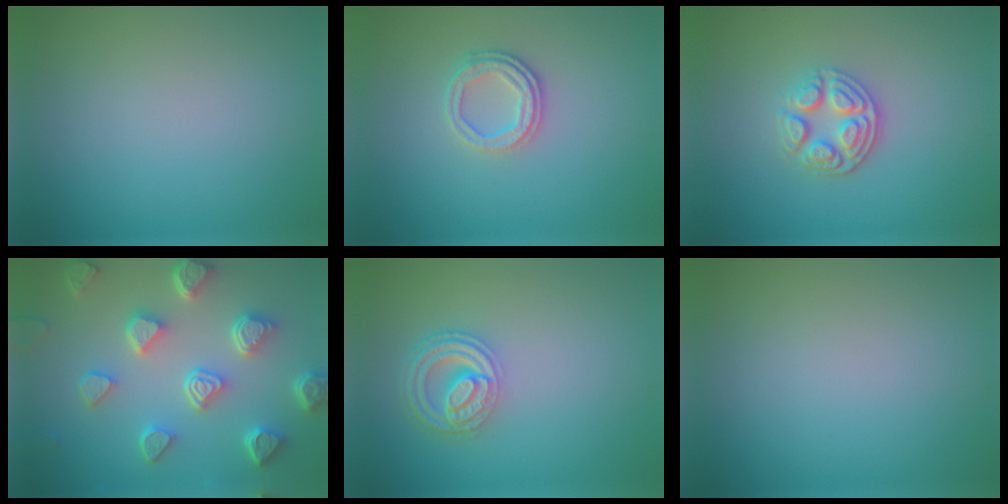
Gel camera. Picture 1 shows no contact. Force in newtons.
{"total": 2.6, "press": 2.3, "slide": 1.3}
{"total": 3.5, "press": 3.0, "slide": 1.8}
{"total": 6.6, "press": 5.3, "slide": 4.0}
{"total": 4.5, "press": 3.4, "slide": 3.0}
{"total": 0.0}